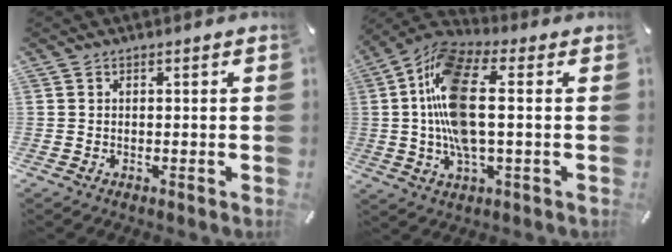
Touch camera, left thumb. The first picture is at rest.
{"total": 15.0, "force": [0.3, 6.5, 13.5], "torque": [-0.287, -0.006, 0.004]}